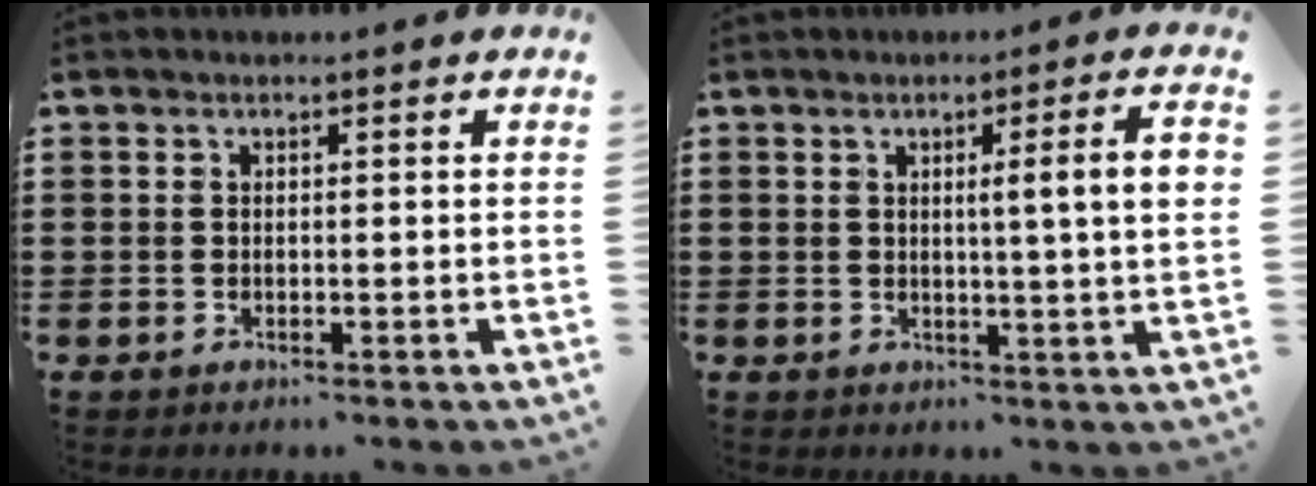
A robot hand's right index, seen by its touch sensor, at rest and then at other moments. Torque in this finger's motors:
{"motor_torque": [0.26, 0.05, 0.57, 0.06]}